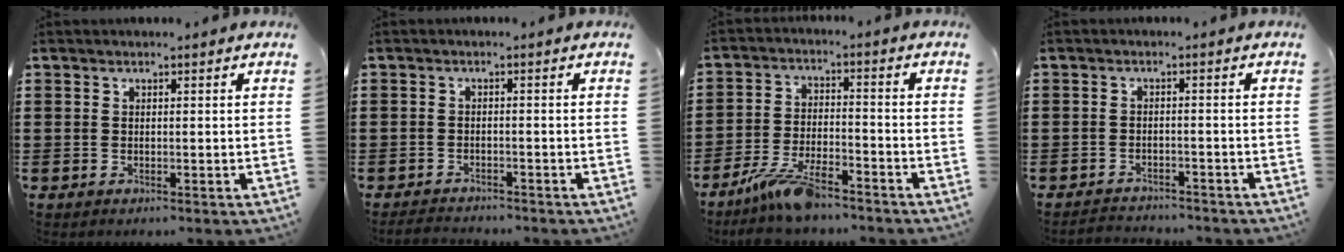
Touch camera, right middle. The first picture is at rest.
{"total": 1.9, "force": [-1.9, 0.2, 0.0], "torque": [-0.008, -0.003, -0.041]}
{"total": 7.8, "force": [-6.3, 1.6, 4.3], "torque": [-0.105, -0.005, -0.122]}
{"total": 2.2, "force": [-2.2, 0.1, 0.0], "torque": [-0.008, -0.003, -0.046]}